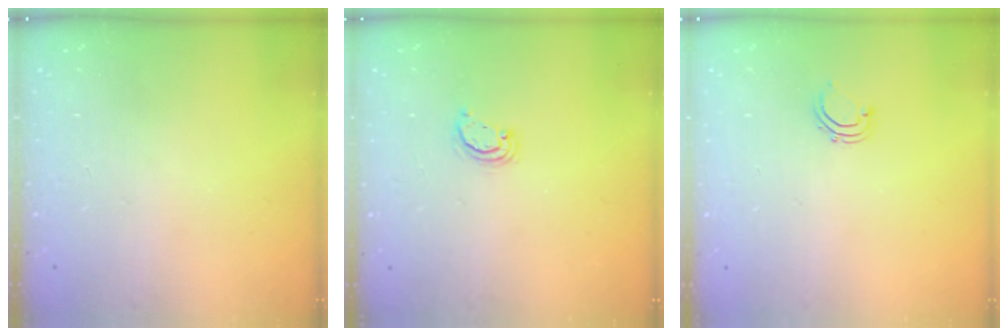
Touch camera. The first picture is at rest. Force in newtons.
{"total": 2.5, "press": 2.5, "slide": 0.3}
{"total": 3.9, "press": 3.8, "slide": 0.7}